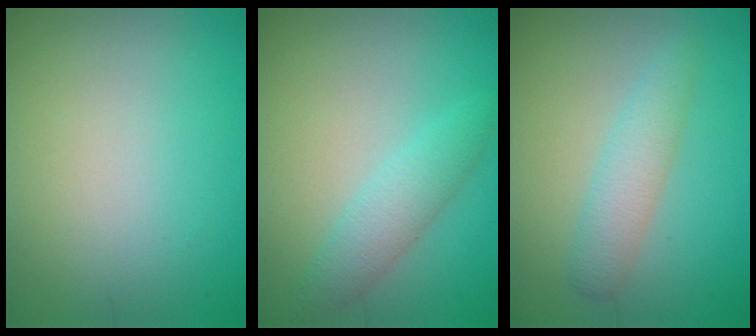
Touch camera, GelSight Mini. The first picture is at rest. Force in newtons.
{"total": 2.8, "press": 2.8, "slide": 0.2}
{"total": 2.8, "press": 2.8, "slide": 0.1}